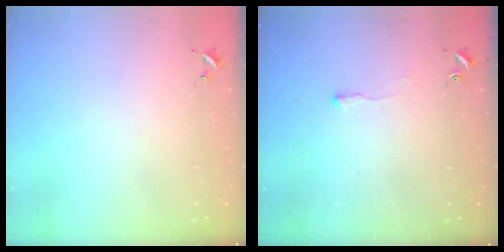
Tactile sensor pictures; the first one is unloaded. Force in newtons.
{"total": 2.5, "press": 2.5, "slide": 0.5}